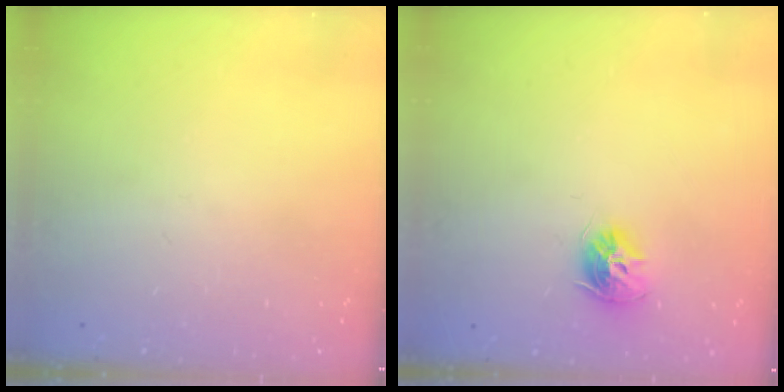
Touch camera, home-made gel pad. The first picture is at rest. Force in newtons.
{"total": 8.9, "press": 8.8, "slide": 1.2}